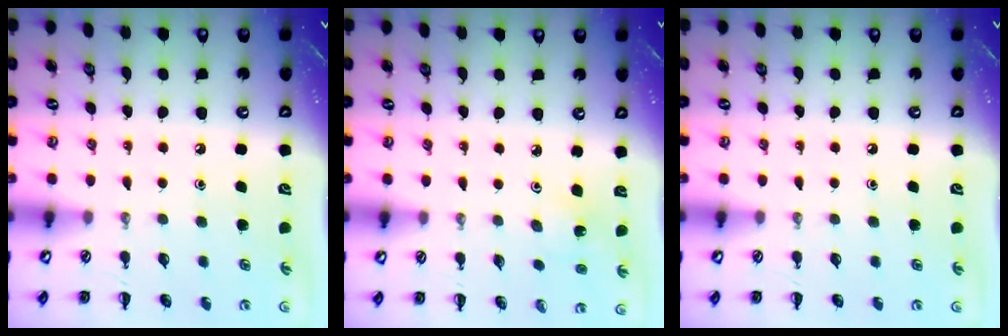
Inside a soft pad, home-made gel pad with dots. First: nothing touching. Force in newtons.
{"total": 3.0, "press": 2.9, "slide": 0.9}
{"total": 0.0}